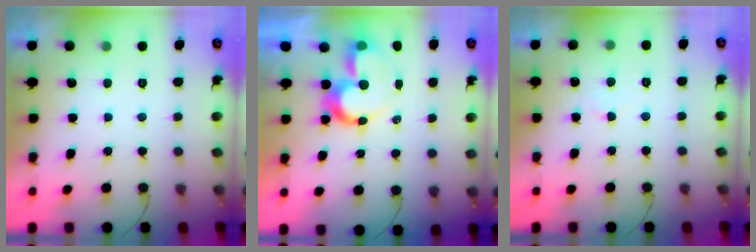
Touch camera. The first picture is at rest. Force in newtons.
{"total": 9.3, "press": 9.3, "slide": 0.9}
{"total": 2.4, "press": 2.4, "slide": 0.2}